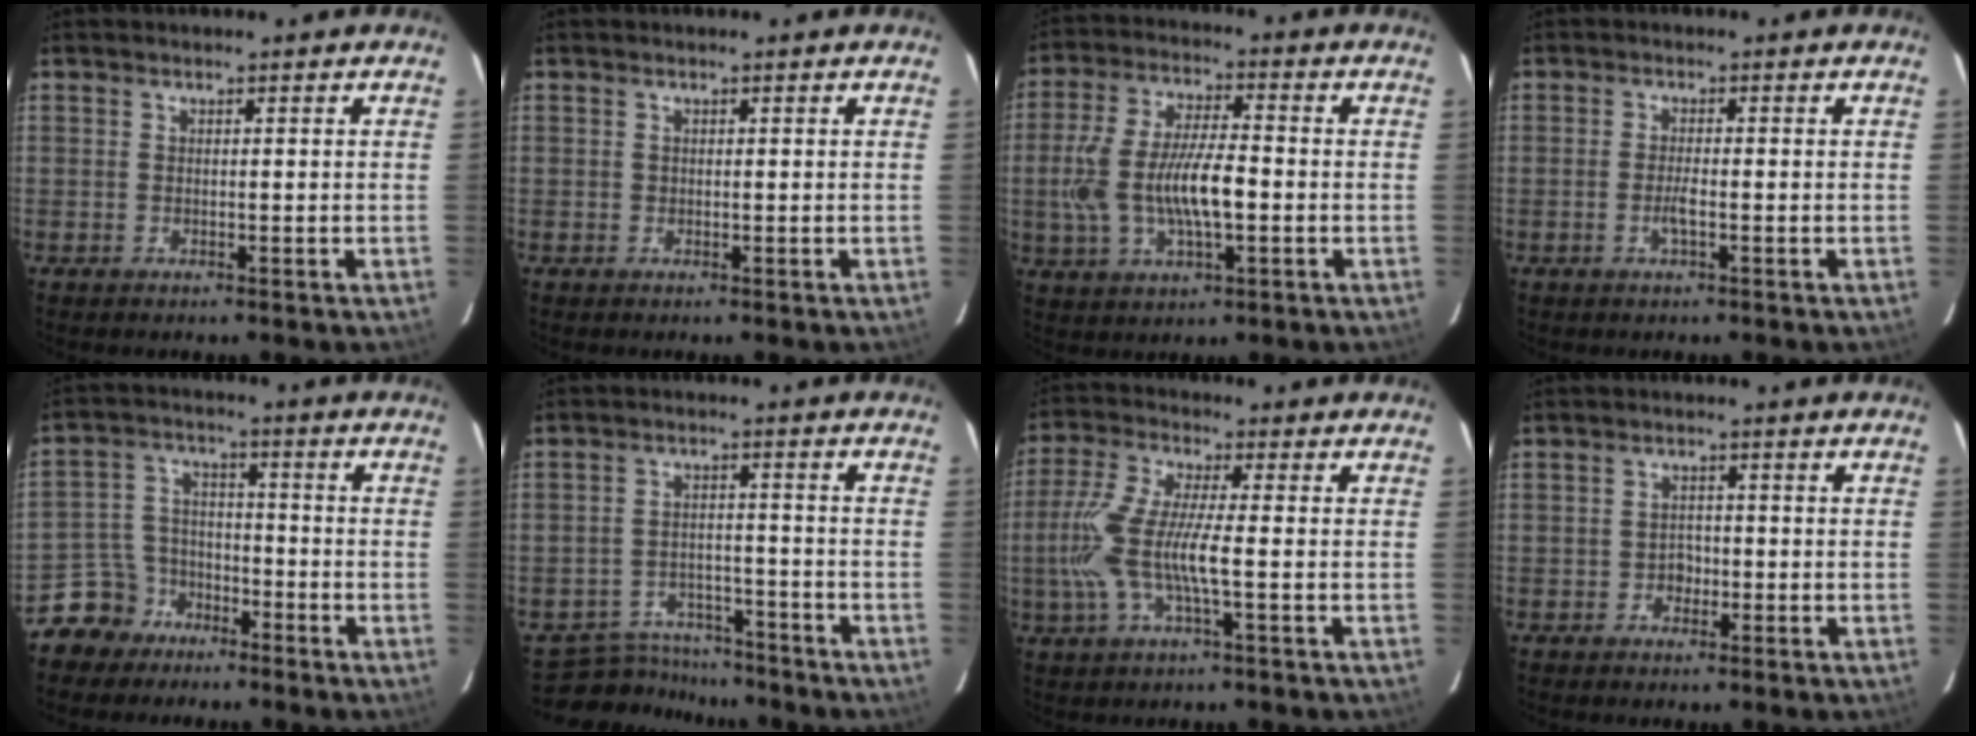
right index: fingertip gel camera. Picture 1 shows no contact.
{"total": 0.0}
{"total": 13.4, "force": [-2.0, 4.9, 12.3], "torque": [-0.250, -0.001, -0.032]}
{"total": 2.3, "force": [-0.9, 0.3, 2.1], "torque": [-0.043, -0.002, -0.017]}
{"total": 7.5, "force": [-5.4, 5.3, 0.5], "torque": [-0.026, 0.030, -0.099]}
{"total": 9.3, "force": [-8.6, 3.5, 1.0], "torque": [-0.042, 0.012, -0.126]}
{"total": 11.0, "force": [-2.1, 1.5, 10.7], "torque": [-0.230, -0.003, -0.041]}
{"total": 1.9, "force": [-1.0, 1.6, 0.4], "torque": [-0.006, 0.005, -0.015]}